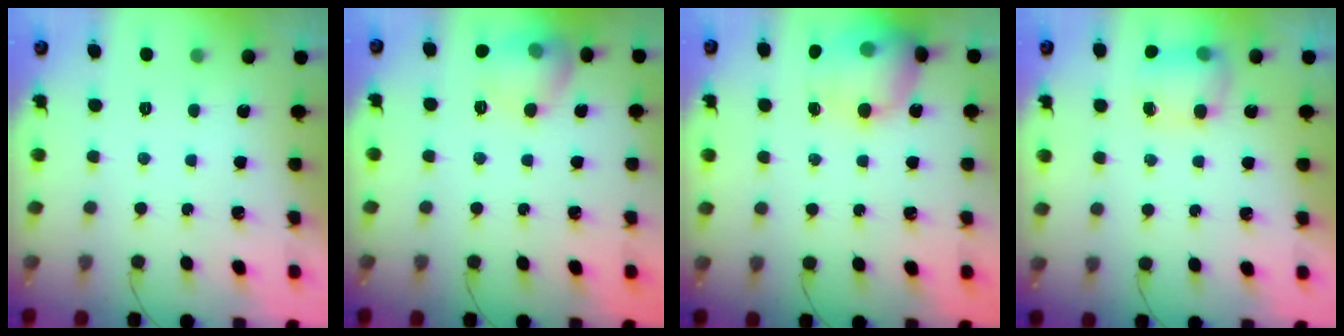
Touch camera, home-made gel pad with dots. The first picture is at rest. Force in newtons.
{"total": 10.9, "press": 10.8, "slide": 0.8}
{"total": 17.6, "press": 17.4, "slide": 2.7}
{"total": 6.6, "press": 6.5, "slide": 0.9}